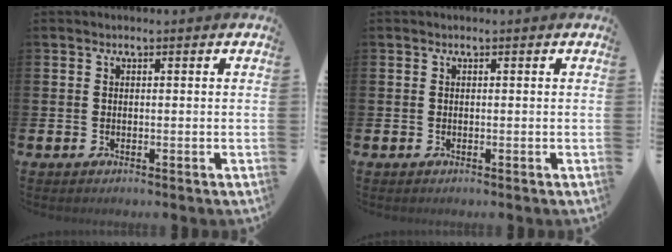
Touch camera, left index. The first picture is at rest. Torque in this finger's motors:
{"motor_torque": [0.00, 0.00, 0.03, 0.00]}